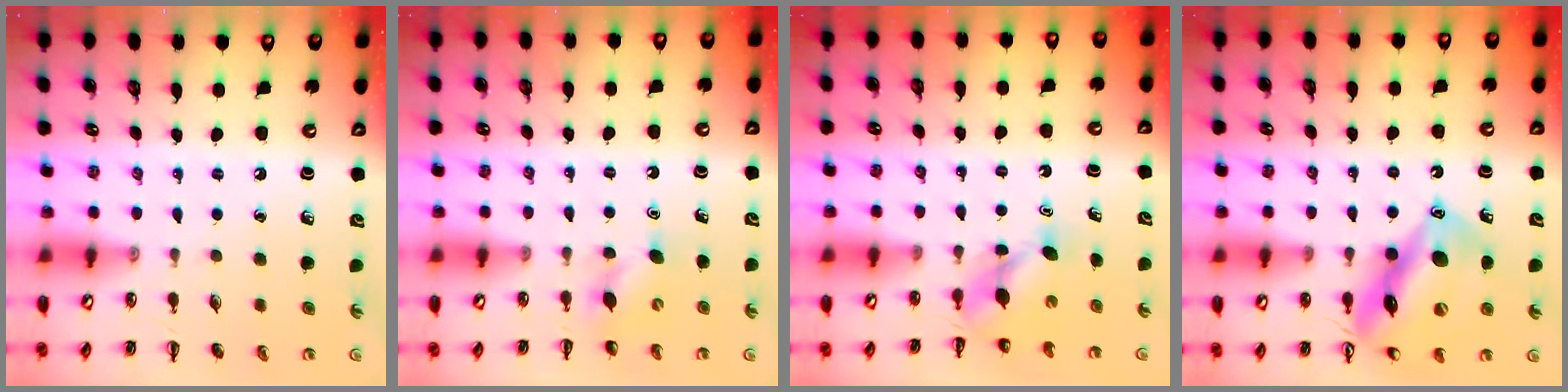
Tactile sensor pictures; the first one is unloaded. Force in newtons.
{"total": 4.6, "press": 4.4, "slide": 1.3}
{"total": 4.4, "press": 4.4, "slide": 0.4}
{"total": 16.1, "press": 15.8, "slide": 2.7}